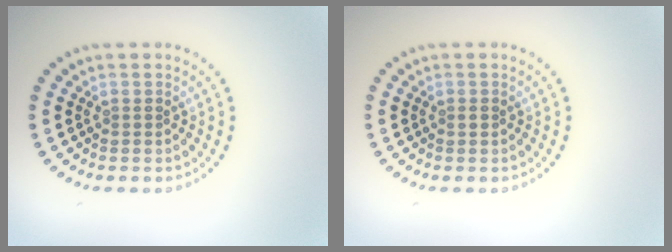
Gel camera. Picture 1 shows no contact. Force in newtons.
{"total": 0.5, "press": 0.5, "slide": 0.2}